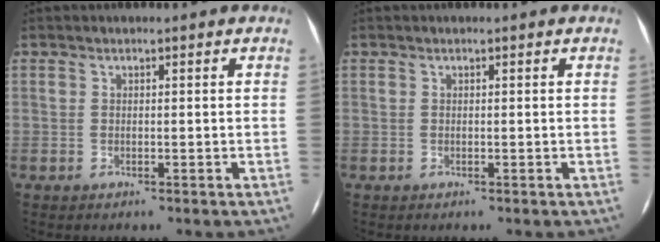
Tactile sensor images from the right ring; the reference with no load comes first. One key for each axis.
{"total": 0.0}